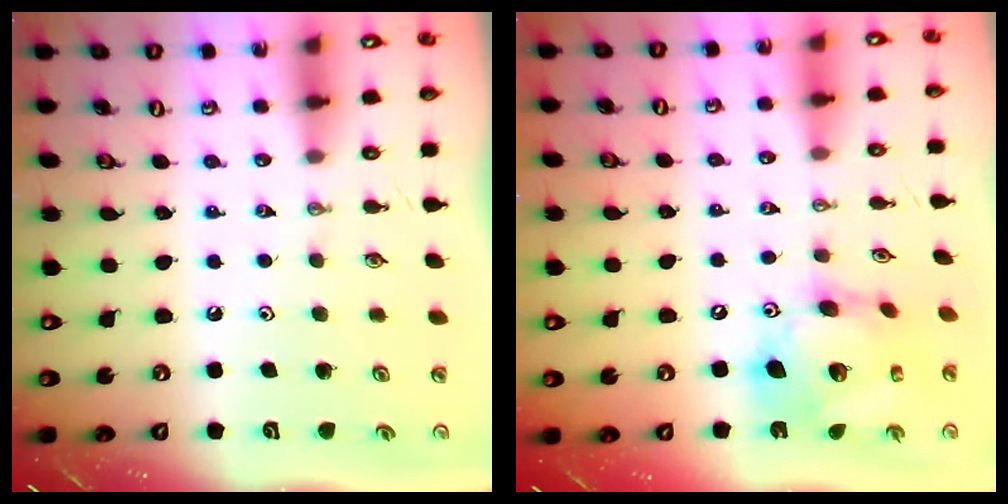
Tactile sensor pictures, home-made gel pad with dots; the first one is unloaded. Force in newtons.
{"total": 17.4, "press": 17.3, "slide": 2.0}